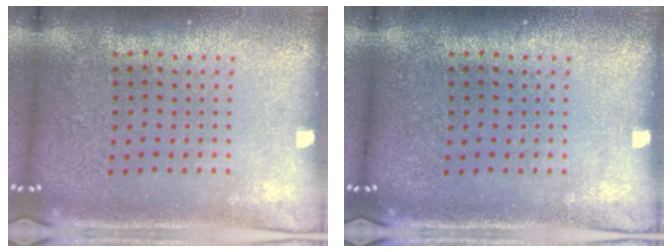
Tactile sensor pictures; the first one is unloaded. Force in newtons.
{"total": 0.0}